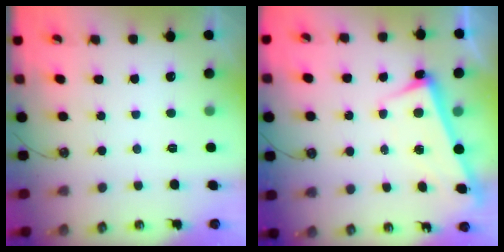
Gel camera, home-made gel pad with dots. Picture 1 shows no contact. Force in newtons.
{"total": 2.6, "press": 2.5, "slide": 0.7}